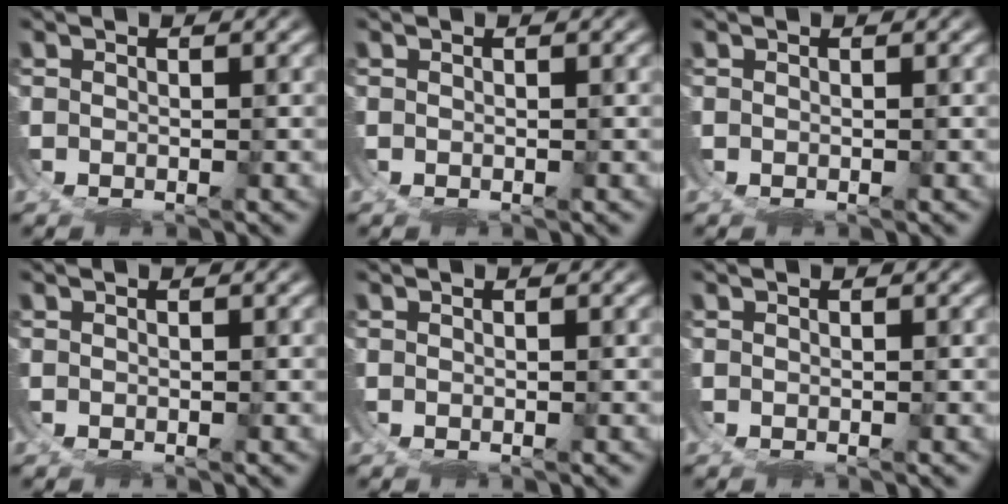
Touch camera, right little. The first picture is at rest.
{"total": 0.0}
{"total": 0.0}
{"total": 0.0}
{"total": 0.0}
{"total": 0.0}